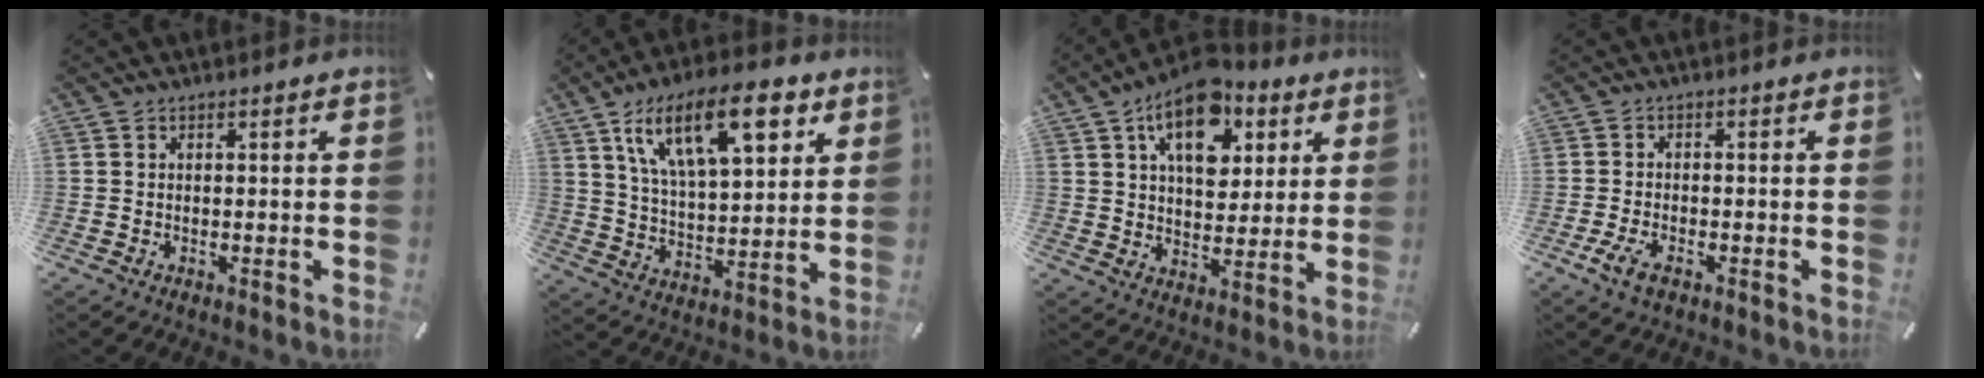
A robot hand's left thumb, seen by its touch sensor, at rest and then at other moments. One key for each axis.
{"total": 19.6, "fx": 10.0, "fy": 8.8, "fz": 14.3, "tx": -0.248, "ty": -0.022, "tz": 0.164}
{"total": 15.5, "fx": 7.8, "fy": 9.5, "fz": 9.4, "tx": -0.142, "ty": -0.028, "tz": 0.138}
{"total": 3.9, "fx": -2.2, "fy": 2.0, "fz": 2.6, "tx": -0.069, "ty": 0.001, "tz": -0.046}